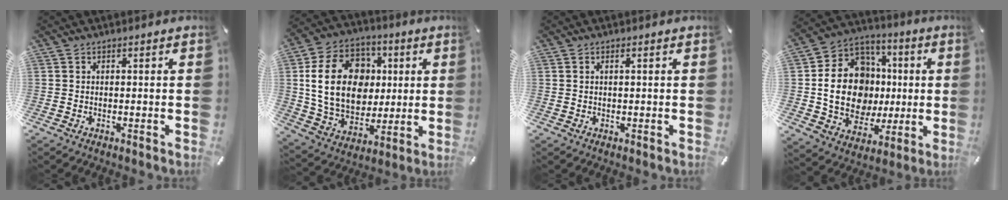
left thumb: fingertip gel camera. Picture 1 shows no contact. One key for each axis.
{"total": 20.6, "fx": 3.0, "fy": 16.1, "fz": 12.5, "tx": -0.235, "ty": 0.008, "tz": 0.060}
{"total": 1.0, "fx": 0.3, "fy": 0.1, "fz": 0.9, "tx": -0.018, "ty": -0.002, "tz": 0.005}
{"total": 18.7, "fx": 0.1, "fy": 15.4, "fz": 10.5, "tx": -0.200, "ty": 0.003, "tz": 0.010}